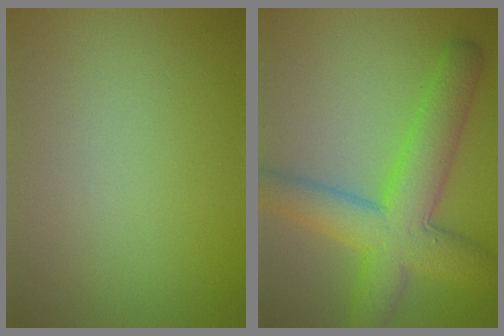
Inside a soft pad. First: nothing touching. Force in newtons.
{"total": 8.1, "press": 8.1, "slide": 0.1}